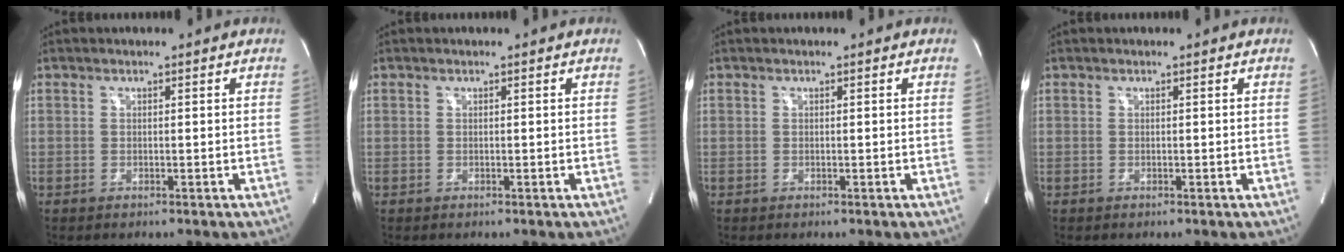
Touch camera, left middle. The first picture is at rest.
{"total": 0.0}
{"total": 0.0}
{"total": 0.0}